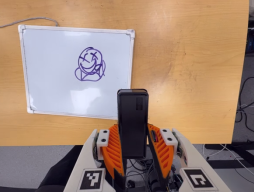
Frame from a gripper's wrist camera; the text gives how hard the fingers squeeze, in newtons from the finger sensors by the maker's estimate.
{"total": 4.2, "left": 3.0, "right": 5.3}